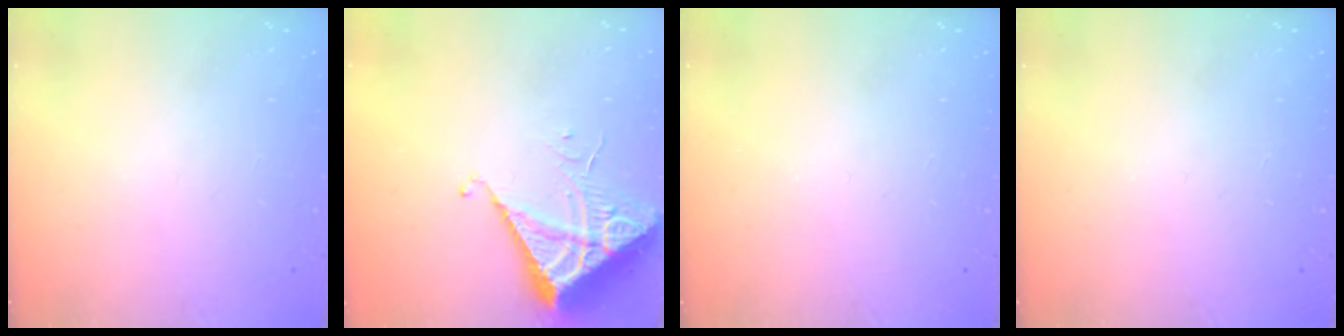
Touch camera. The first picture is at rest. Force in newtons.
{"total": 7.0, "press": 7.0, "slide": 0.3}
{"total": 0.0}
{"total": 0.0}